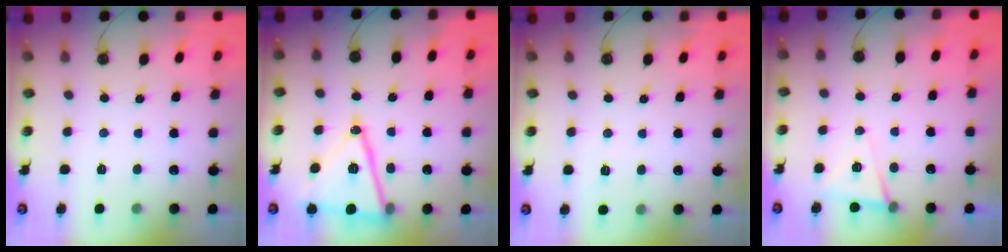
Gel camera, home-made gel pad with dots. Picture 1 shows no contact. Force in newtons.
{"total": 16.3, "press": 16.0, "slide": 3.3}
{"total": 5.6, "press": 4.6, "slide": 3.1}
{"total": 6.3, "press": 4.4, "slide": 4.5}